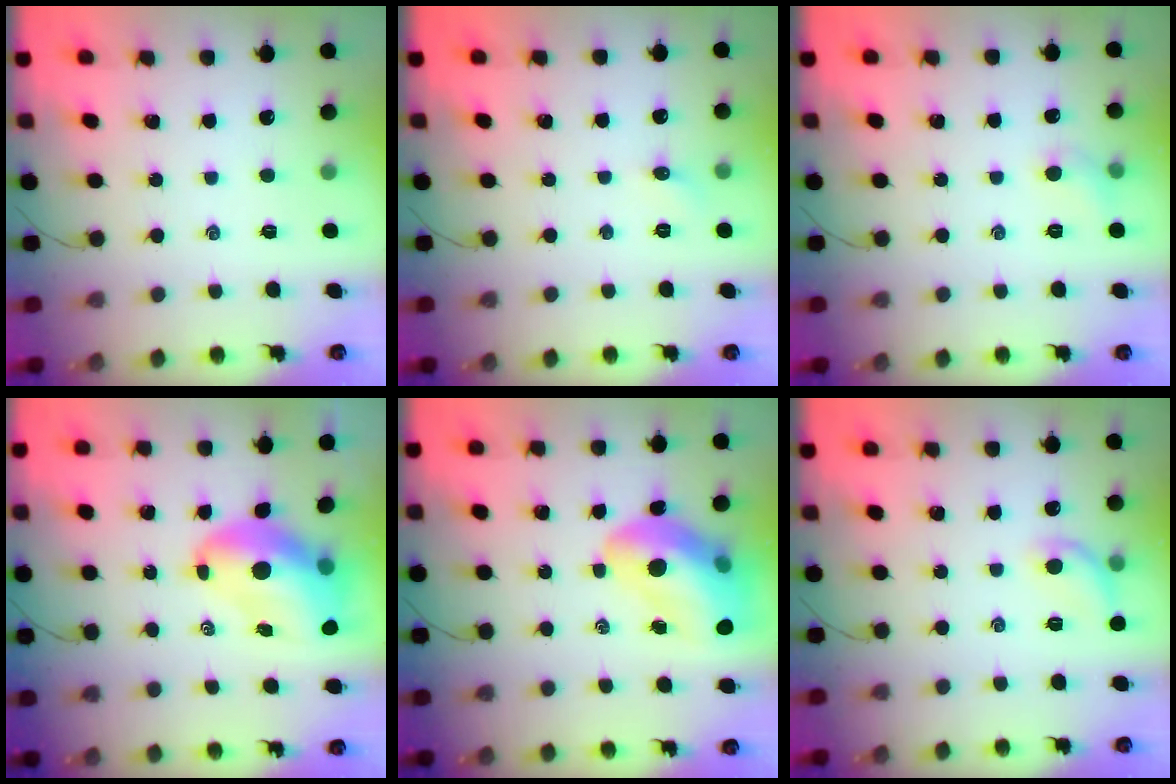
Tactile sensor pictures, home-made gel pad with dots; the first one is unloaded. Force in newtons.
{"total": 3.7, "press": 3.5, "slide": 1.2}
{"total": 4.8, "press": 4.6, "slide": 1.4}
{"total": 11.8, "press": 11.3, "slide": 3.4}
{"total": 16.6, "press": 16.0, "slide": 4.5}
{"total": 8.1, "press": 8.0, "slide": 1.4}